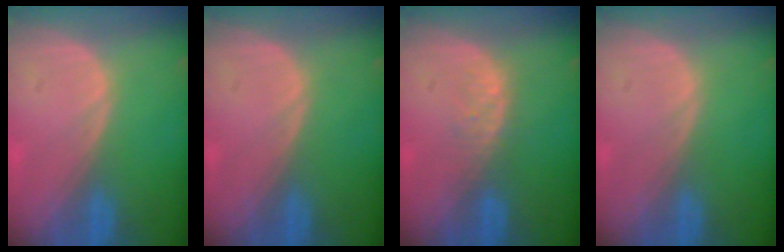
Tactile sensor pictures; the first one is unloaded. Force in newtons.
{"total": 0.0}
{"total": 2.8, "press": 2.8, "slide": 0.3}
{"total": 0.0}